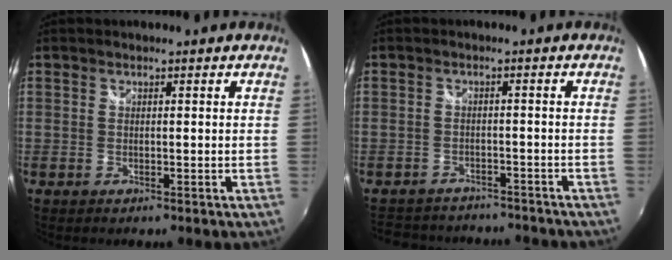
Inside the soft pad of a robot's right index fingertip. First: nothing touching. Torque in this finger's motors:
{"motor_torque": [-1.74, -0.40, -1.05, -0.21]}